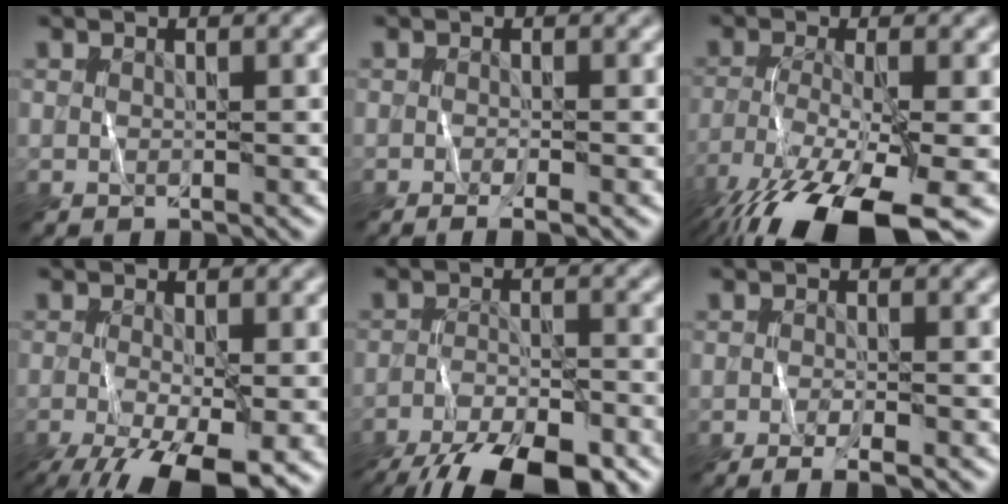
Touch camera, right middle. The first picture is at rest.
{"total": 1.7, "force": [-0.8, 0.5, 1.4], "torque": [-0.015, 0.000, -0.018]}
{"total": 11.9, "force": [-7.8, 3.2, 8.4], "torque": [-0.171, -0.021, -0.136]}
{"total": 11.0, "force": [-5.1, 4.1, 8.9], "torque": [-0.162, -0.036, -0.078]}
{"total": 12.1, "force": [-9.3, 3.9, 6.7], "torque": [-0.127, -0.040, -0.137]}
{"total": 2.5, "force": [-1.4, 0.6, 1.9], "torque": [-0.026, 0.001, -0.030]}